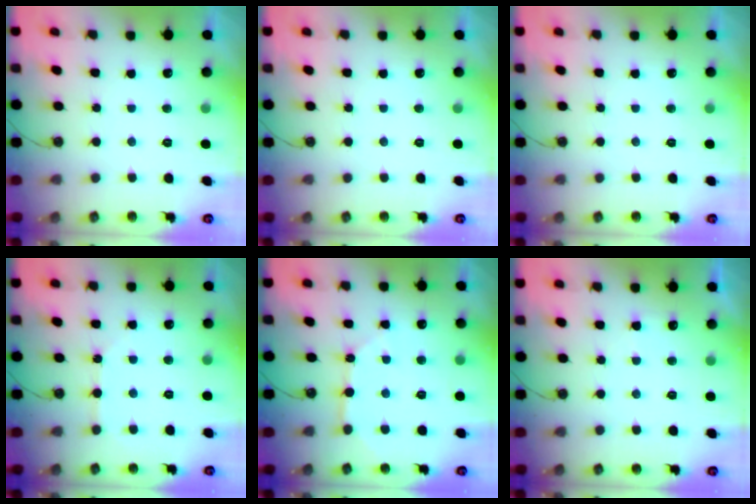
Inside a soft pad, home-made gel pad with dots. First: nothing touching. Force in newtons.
{"total": 0.0}
{"total": 0.0}
{"total": 4.1, "press": 4.1, "slide": 0.7}
{"total": 5.1, "press": 5.1, "slide": 0.5}
{"total": 3.2, "press": 3.2, "slide": 0.4}